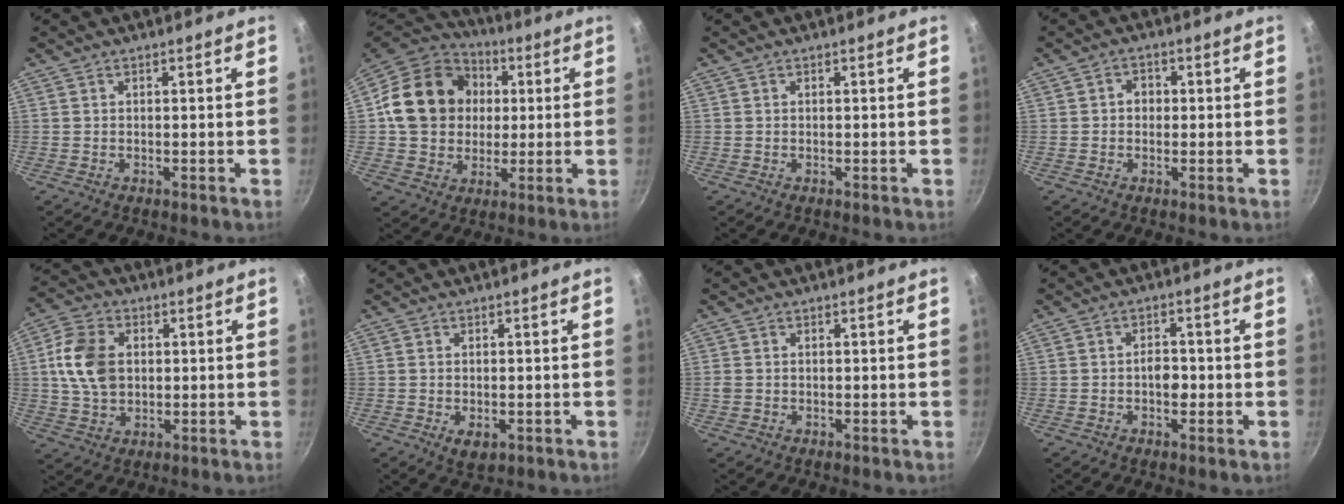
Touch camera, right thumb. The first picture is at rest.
{"total": 19.3, "force": [2.5, 16.1, 10.2], "torque": [-0.151, 0.023, 0.036]}
{"total": 0.0}
{"total": 2.9, "force": [0.1, 2.4, 1.5], "torque": [-0.007, 0.008, -0.002]}
{"total": 11.4, "force": [1.4, 8.1, 7.8], "torque": [-0.132, 0.008, 0.021]}
{"total": 3.5, "force": [-1.0, 2.1, 2.7], "torque": [-0.041, -0.009, -0.011]}
{"total": 1.6, "force": [-0.1, 1.4, 0.9], "torque": [-0.018, 0.003, 0.000]}
{"total": 3.8, "force": [-0.8, 2.4, 2.8], "torque": [-0.026, 0.010, -0.013]}